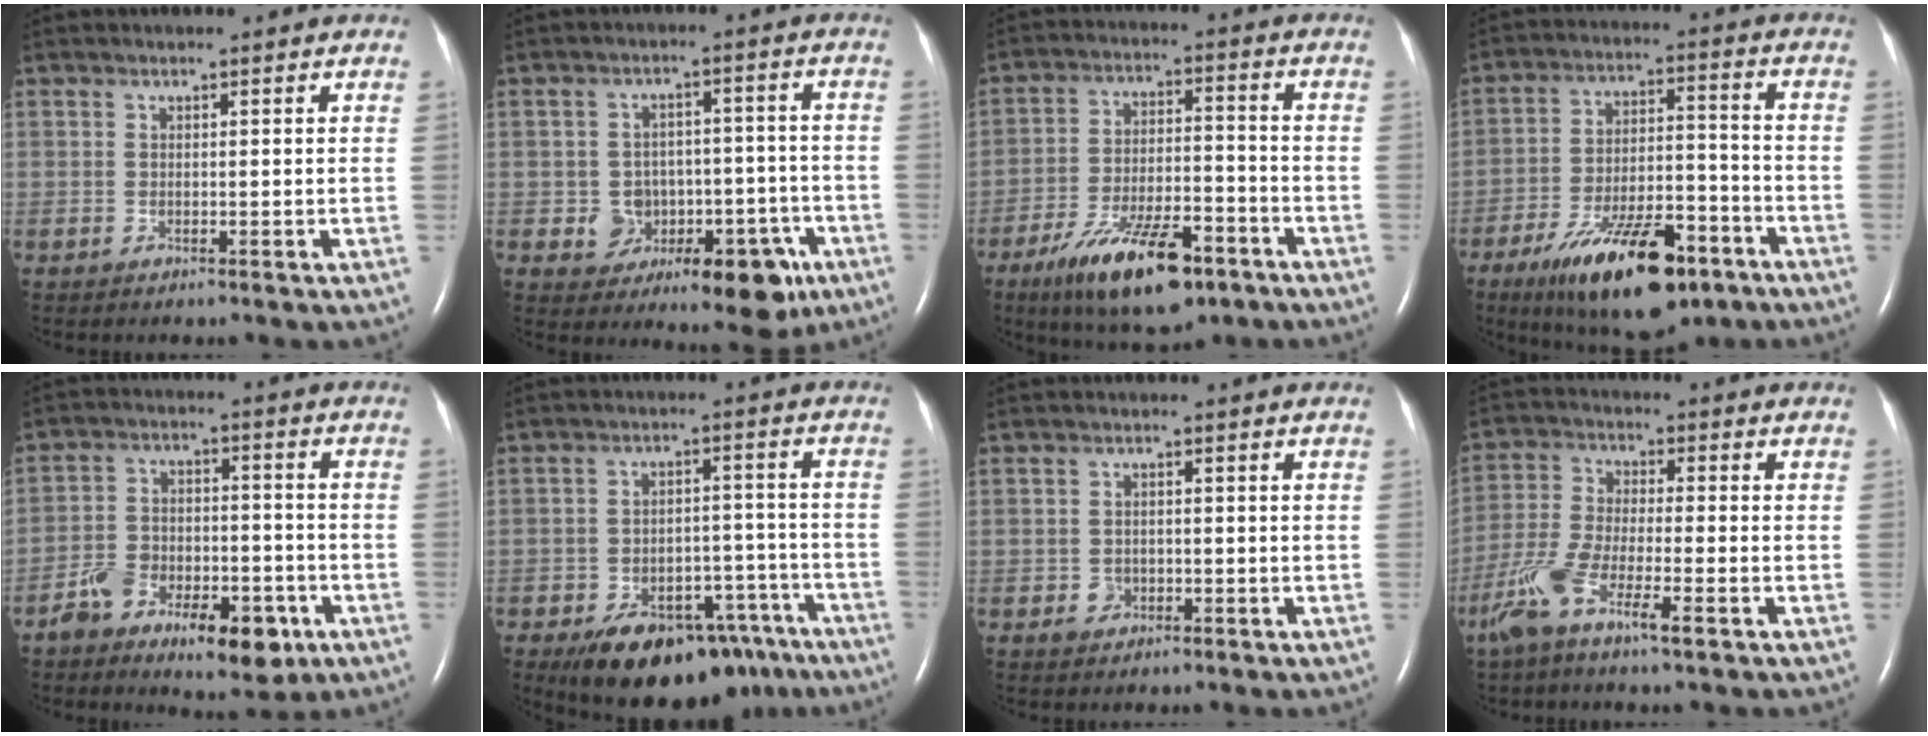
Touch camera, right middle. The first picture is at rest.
{"total": 10.6, "force": [-4.7, 7.4, 6.0], "torque": [-0.066, 0.035, -0.050]}
{"total": 14.6, "force": [-9.1, 4.6, 10.5], "torque": [-0.187, -0.010, -0.148]}
{"total": 17.8, "force": [-11.0, 6.0, 12.7], "torque": [-0.202, -0.001, -0.176]}
{"total": 12.3, "force": [-6.9, 5.7, 8.5], "torque": [-0.137, 0.013, -0.105]}
{"total": 16.8, "force": [-12.1, 8.3, 8.2], "torque": [-0.098, 0.027, -0.164]}
{"total": 1.9, "force": [-0.8, 1.6, 0.5], "torque": [-0.007, 0.005, -0.009]}
{"total": 8.3, "force": [-4.8, 1.2, 6.6], "torque": [-0.147, -0.007, -0.096]}